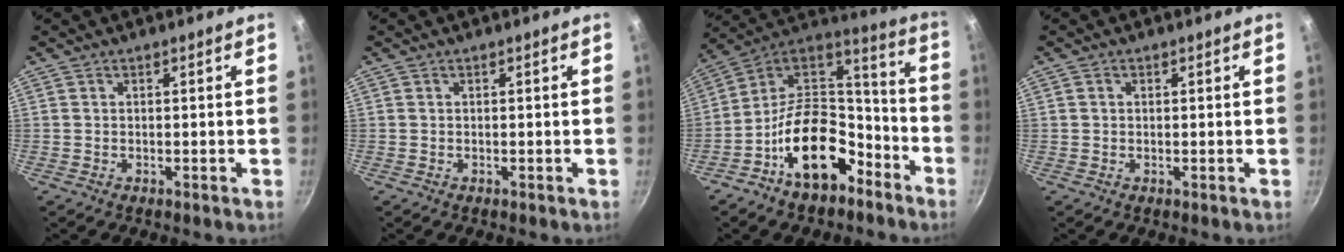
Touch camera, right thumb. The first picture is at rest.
{"total": 0.0}
{"total": 20.6, "force": [-9.7, 12.5, 13.3], "torque": [-0.177, 0.091, -0.168]}
{"total": 0.7, "force": [0.2, 0.7, 0.3], "torque": [-0.004, 0.005, 0.002]}